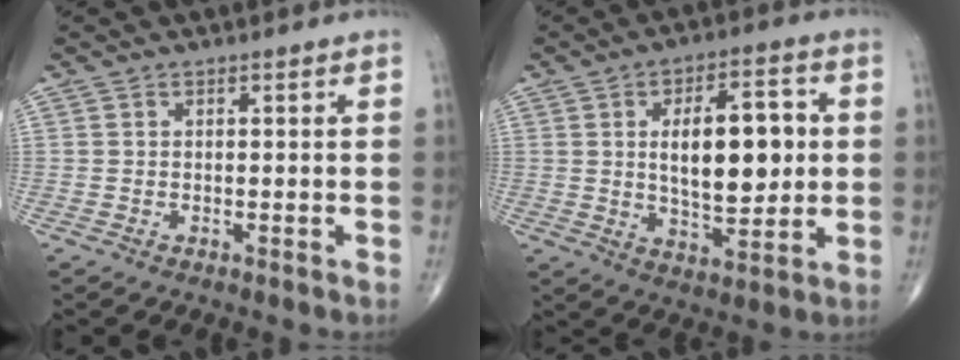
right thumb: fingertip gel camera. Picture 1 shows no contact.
{"total": 15.2, "force": [1.8, 7.0, 13.3], "torque": [-0.181, -0.001, 0.033]}